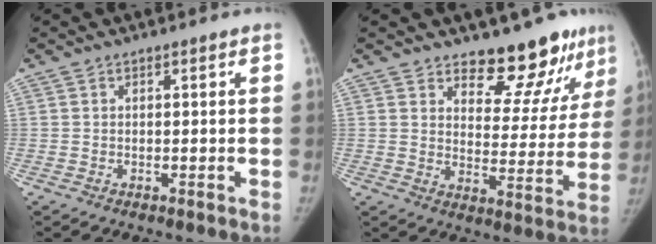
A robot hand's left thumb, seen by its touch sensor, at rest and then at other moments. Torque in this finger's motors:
{"motor_torque": [0.05, 0.05, 0.19, 0.14, 0.01]}